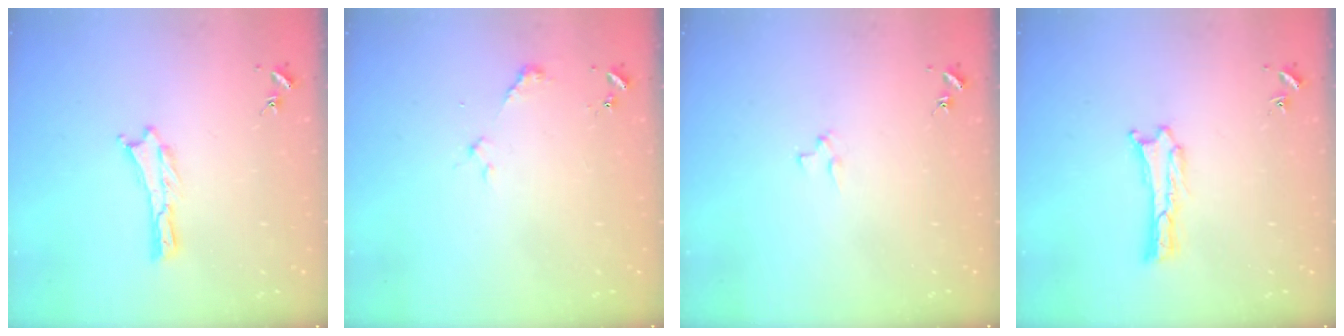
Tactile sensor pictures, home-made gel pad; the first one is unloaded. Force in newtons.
{"total": 2.3, "press": 2.3, "slide": 0.1}
{"total": 1.9, "press": 1.9, "slide": 0.2}
{"total": 0.8, "press": 0.8, "slide": 0.0}